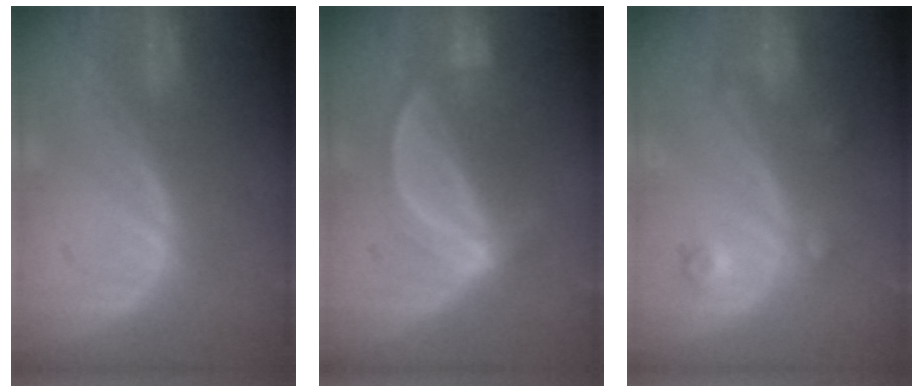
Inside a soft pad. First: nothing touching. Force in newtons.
{"total": 5.3, "press": 4.8, "slide": 2.3}
{"total": 3.6, "press": 3.4, "slide": 1.1}